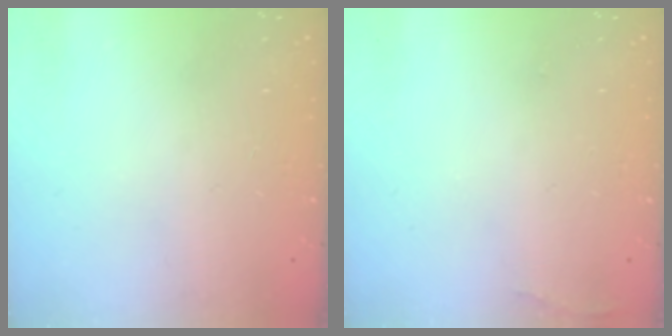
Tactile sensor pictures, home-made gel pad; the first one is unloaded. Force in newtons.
{"total": 5.8, "press": 3.3, "slide": 4.7}